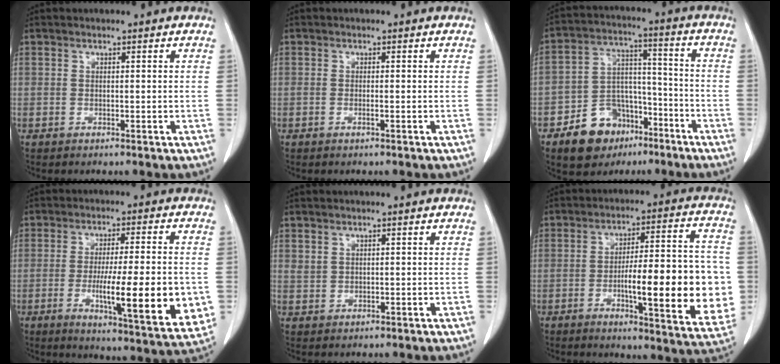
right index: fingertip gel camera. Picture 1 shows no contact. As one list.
[{"total": 0.7, "force": [-0.3, 0.0, 0.6], "torque": [-0.013, 0.000, -0.004]}, {"total": 11.5, "force": [-6.7, 8.0, 4.7], "torque": [-0.079, 0.030, -0.104]}, {"total": 17.0, "force": [-3.1, 1.9, 16.6], "torque": [-0.213, -0.024, -0.037]}, {"total": 1.2, "force": [0.8, 0.8, 0.3], "torque": [-0.001, 0.002, 0.018]}, {"total": 19.1, "force": [-3.2, 3.7, 18.5], "torque": [-0.215, 0.016, -0.035]}]